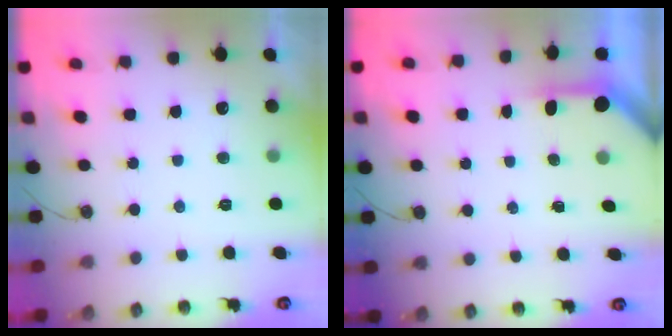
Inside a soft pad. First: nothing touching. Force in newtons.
{"total": 3.3, "press": 3.2, "slide": 0.4}